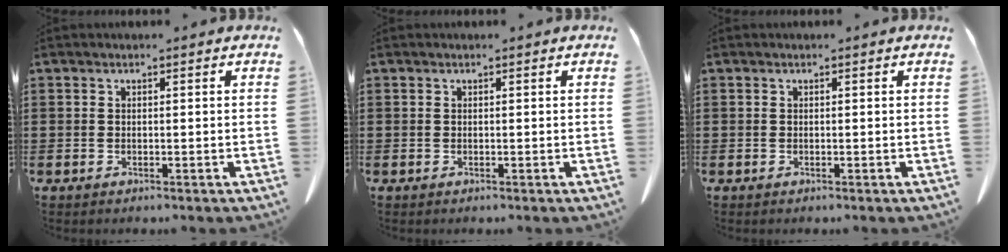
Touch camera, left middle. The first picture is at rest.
{"total": 0.0}
{"total": 0.0}